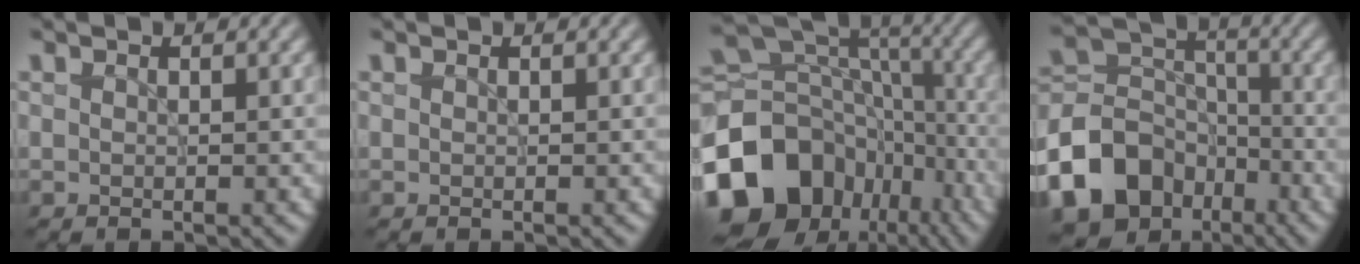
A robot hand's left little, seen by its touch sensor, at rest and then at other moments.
{"total": 0.0}
{"total": 17.7, "force": [-8.4, 12.9, 8.7], "torque": [-0.203, 0.001, -0.131]}
{"total": 12.7, "force": [-7.0, 9.2, 5.4], "torque": [-0.127, 0.000, -0.129]}